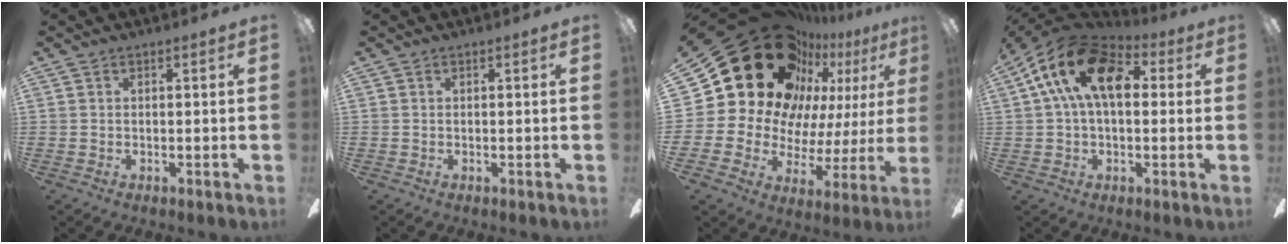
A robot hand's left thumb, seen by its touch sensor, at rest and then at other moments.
{"total": 0.0}
{"total": 29.3, "force": [17.5, 18.6, 14.5], "torque": [-0.220, -0.130, 0.353]}
{"total": 17.0, "force": [5.1, 9.5, 13.2], "torque": [-0.257, 0.002, 0.086]}